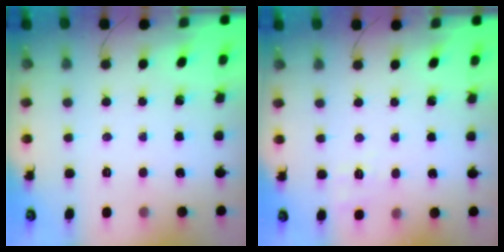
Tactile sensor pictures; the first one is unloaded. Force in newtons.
{"total": 5.5, "press": 5.2, "slide": 1.9}